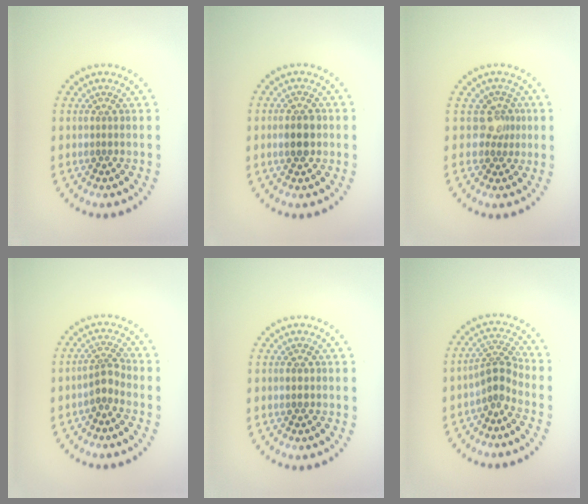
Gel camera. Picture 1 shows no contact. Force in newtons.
{"total": 2.5, "press": 2.5, "slide": 0.2}
{"total": 2.1, "press": 1.6, "slide": 1.4}
{"total": 2.1, "press": 1.6, "slide": 1.4}
{"total": 1.5, "press": 1.5, "slide": 0.1}
{"total": 2.6, "press": 1.8, "slide": 1.8}